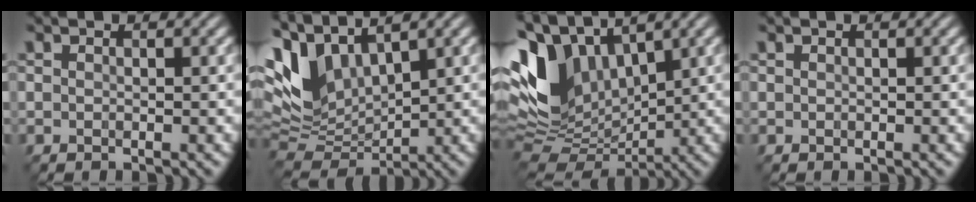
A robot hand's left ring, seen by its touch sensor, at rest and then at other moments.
{"total": 7.9, "force": [3.6, 4.3, 5.6], "torque": [-0.138, 0.007, 0.071]}
{"total": 11.0, "force": [4.0, 6.6, 7.8], "torque": [-0.181, 0.013, 0.072]}
{"total": 0.0}